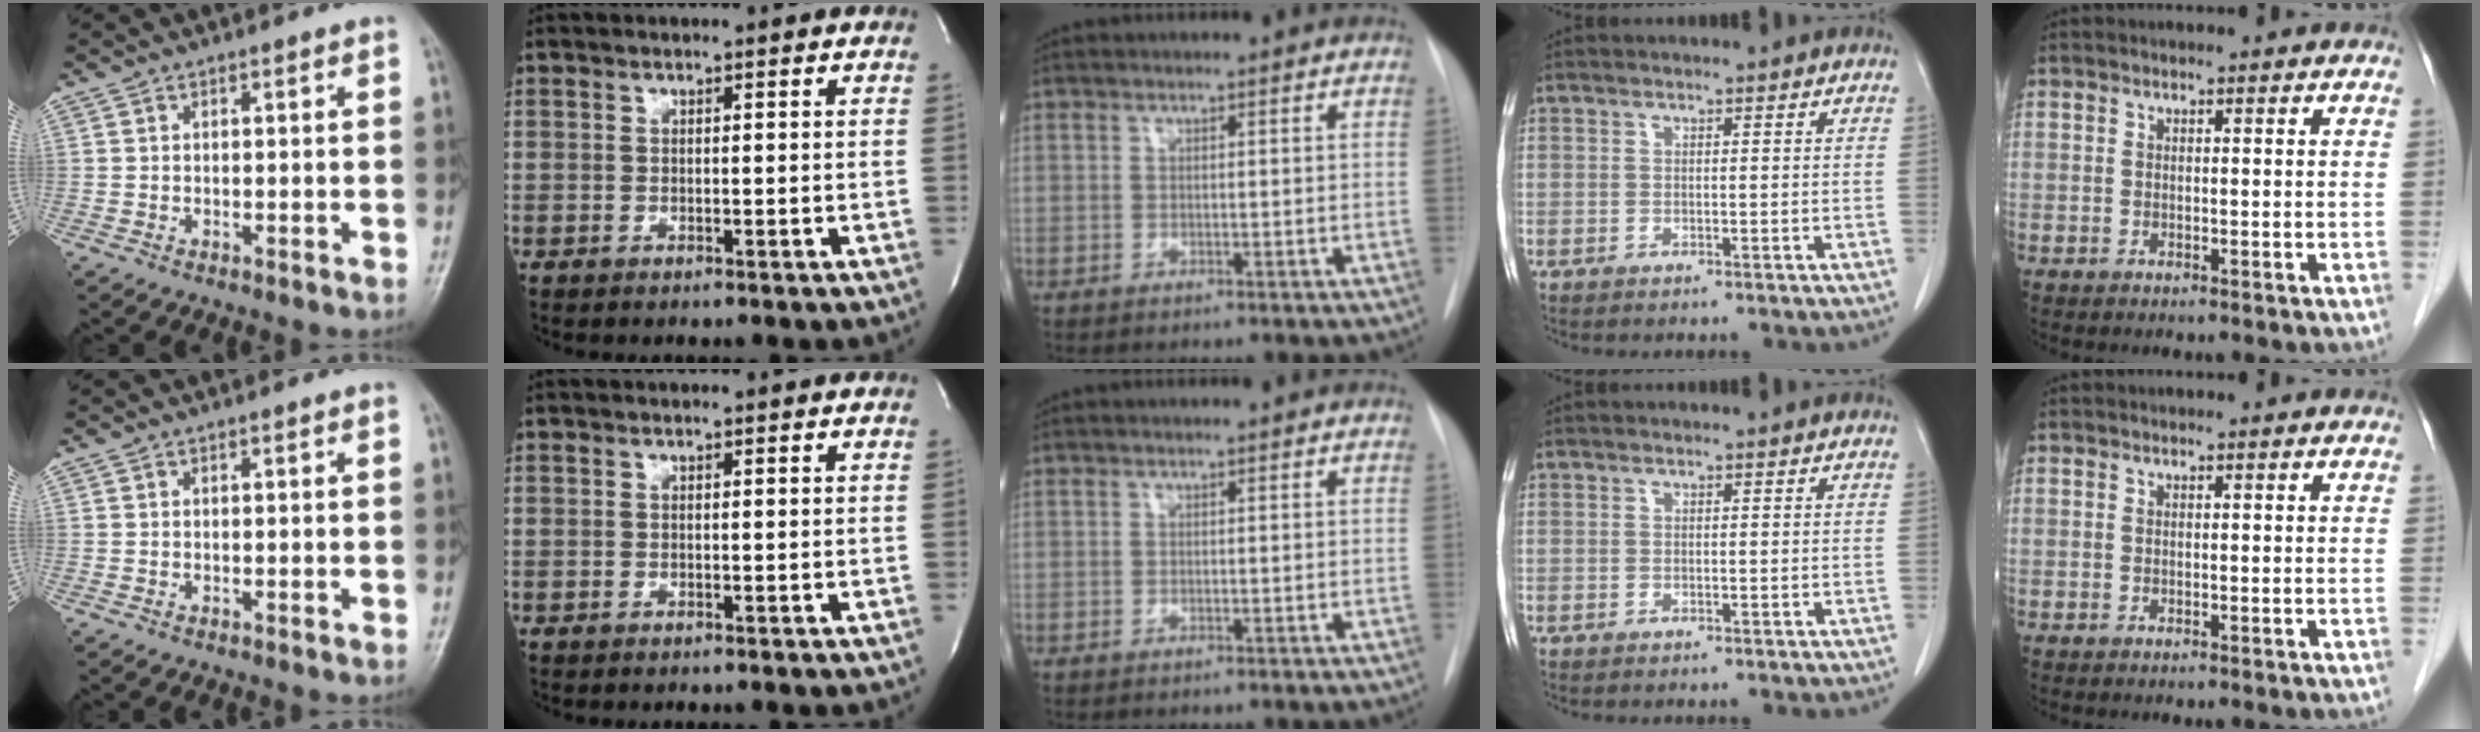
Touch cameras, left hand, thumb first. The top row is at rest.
{}